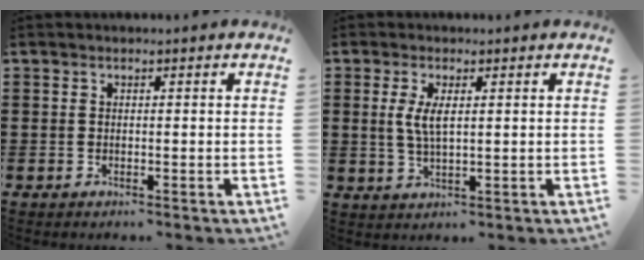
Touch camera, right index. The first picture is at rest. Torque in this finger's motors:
{"motor_torque": [0.35, -0.23, 0.14, 0.10]}